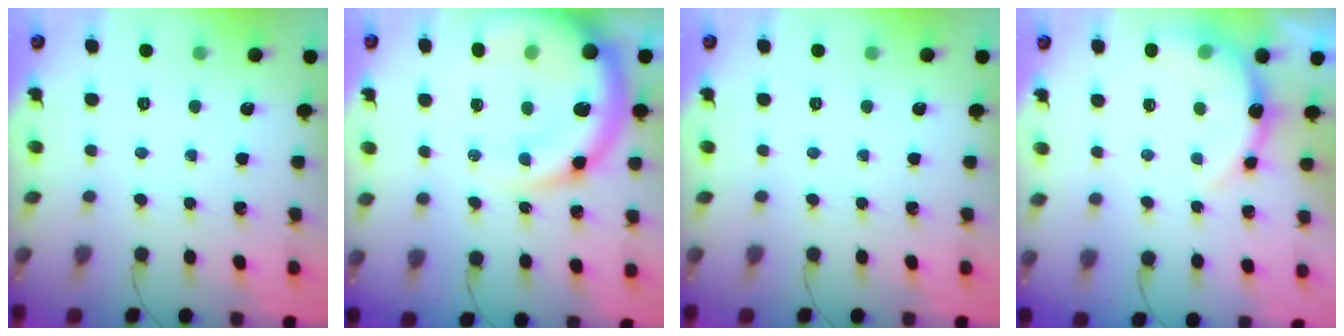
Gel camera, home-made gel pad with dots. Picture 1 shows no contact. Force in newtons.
{"total": 20.1, "press": 19.5, "slide": 4.7}
{"total": 0.0}
{"total": 8.1, "press": 8.0, "slide": 1.4}